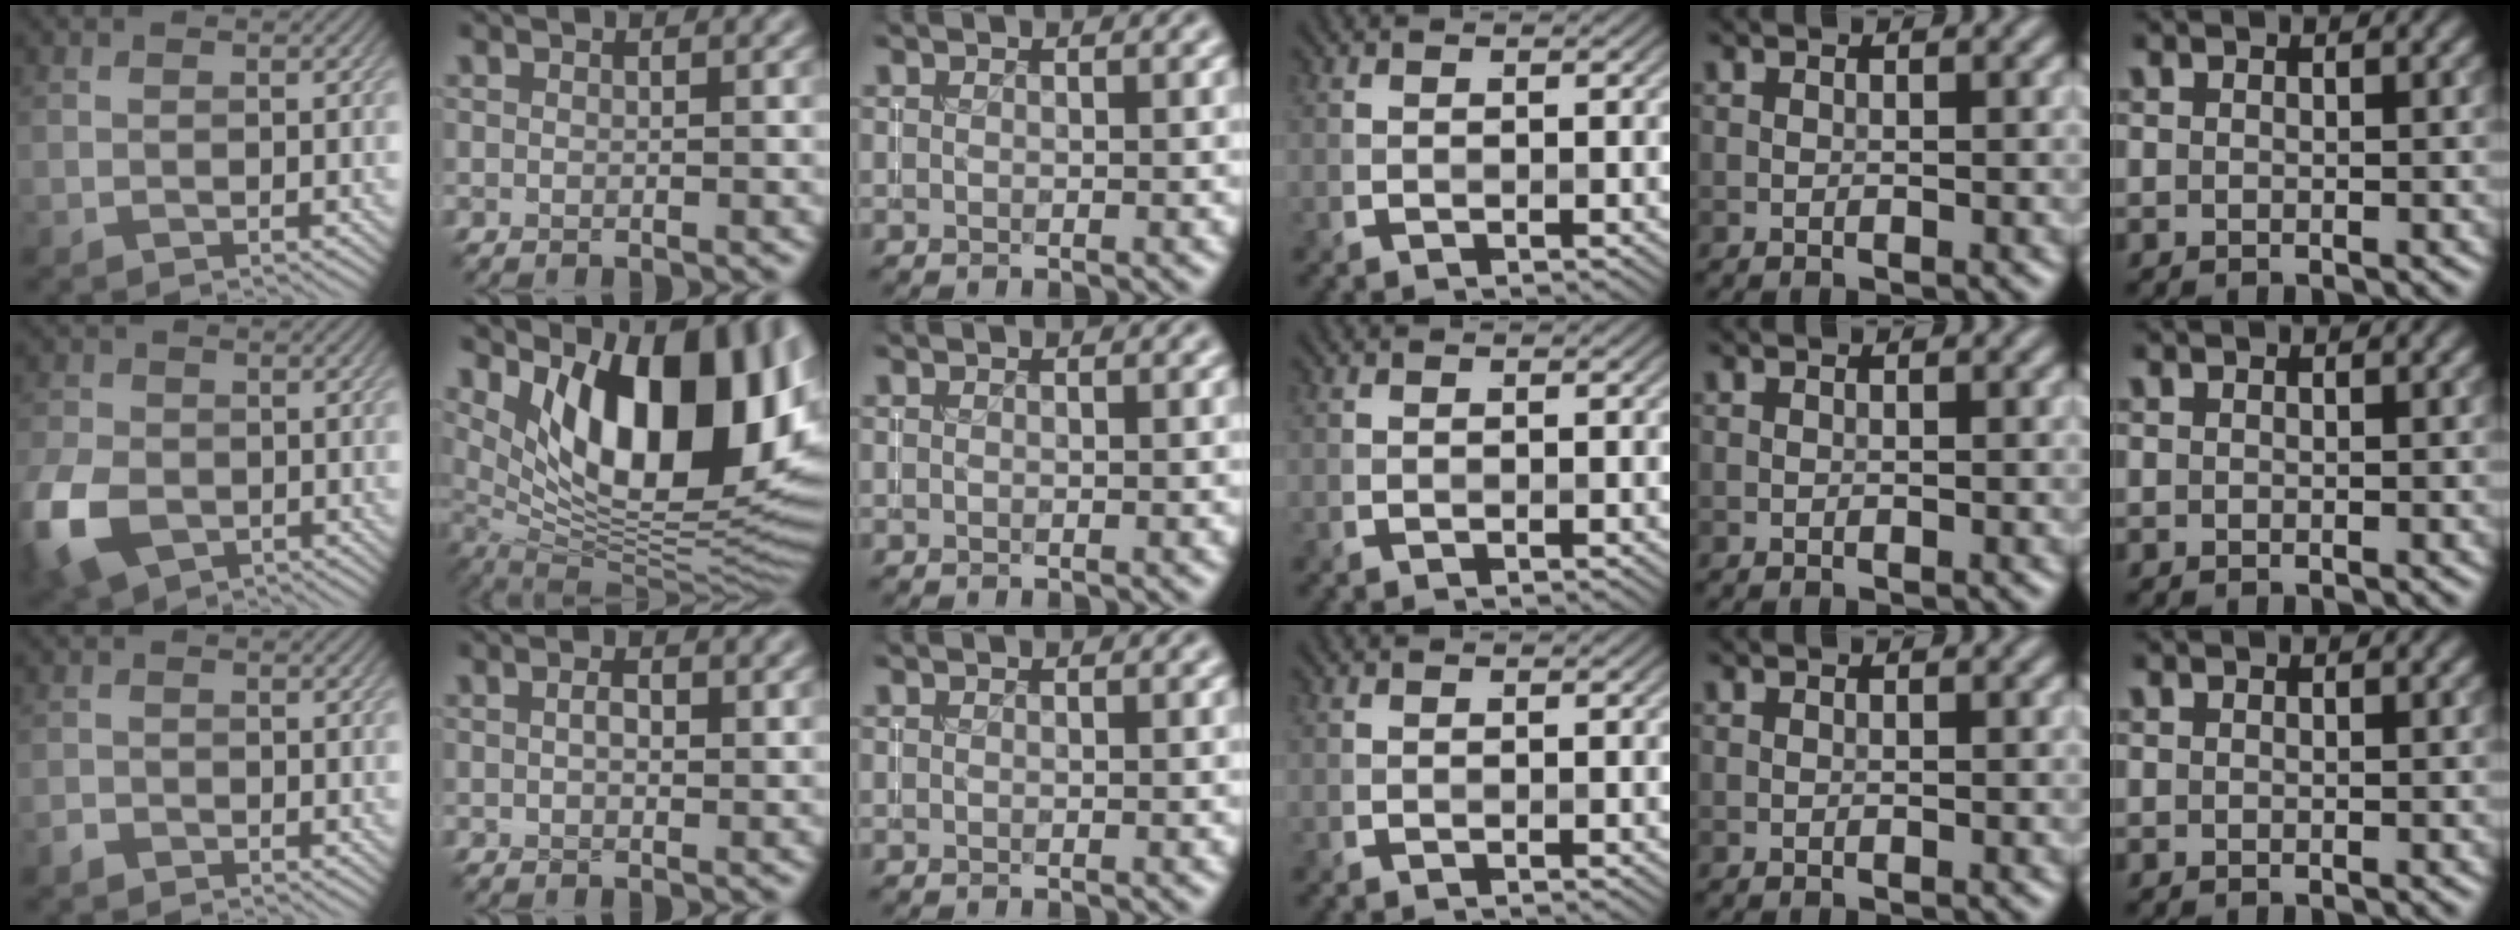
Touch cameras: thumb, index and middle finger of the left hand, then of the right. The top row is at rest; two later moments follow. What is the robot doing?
{"motion": "insert", "object": "coin"}